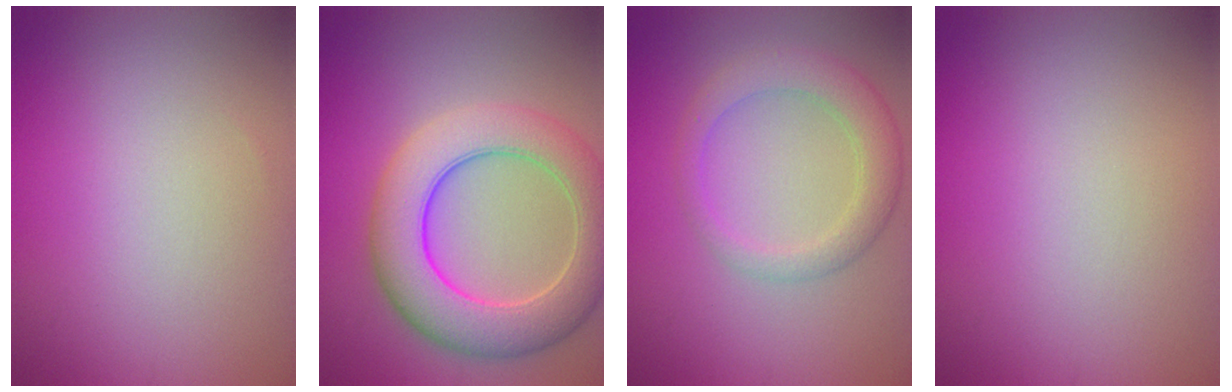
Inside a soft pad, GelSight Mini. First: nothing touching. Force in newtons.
{"total": 8.4, "press": 8.3, "slide": 0.6}
{"total": 3.6, "press": 3.6, "slide": 0.3}
{"total": 0.0}